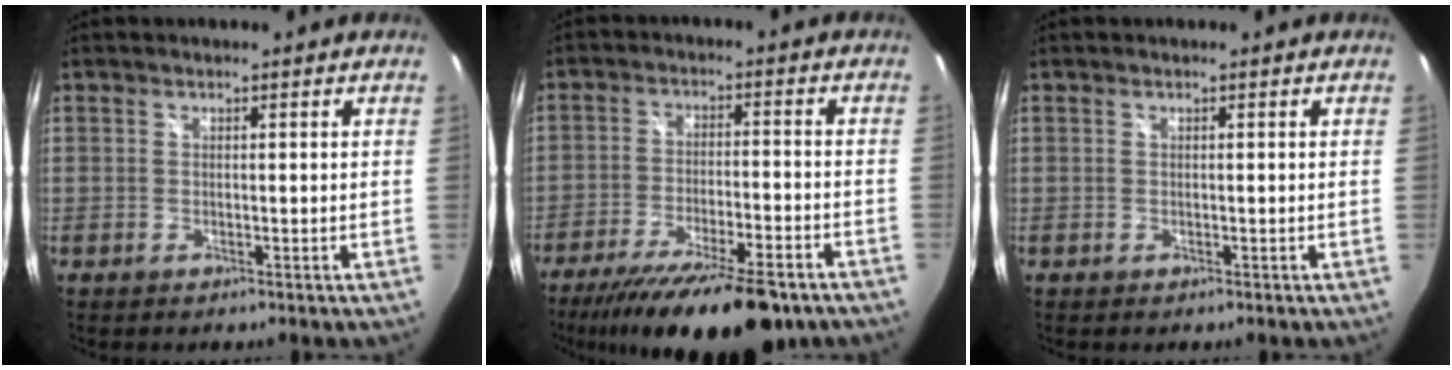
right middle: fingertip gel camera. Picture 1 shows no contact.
{"total": 20.1, "force": [-15.5, 4.5, 12.0], "torque": [-0.216, -0.044, -0.236]}
{"total": 0.0}